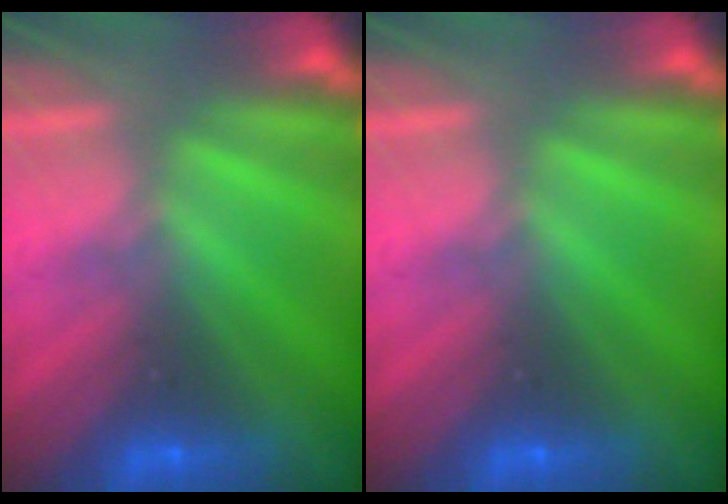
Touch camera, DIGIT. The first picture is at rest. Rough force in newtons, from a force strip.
{"total": 0.0}